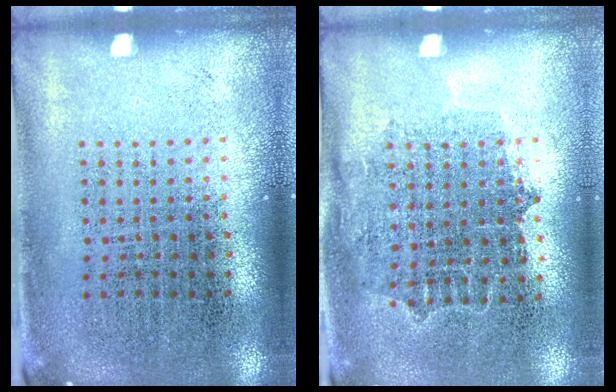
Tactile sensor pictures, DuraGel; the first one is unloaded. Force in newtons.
{"total": 0.8, "press": 0.8, "slide": 0.3}